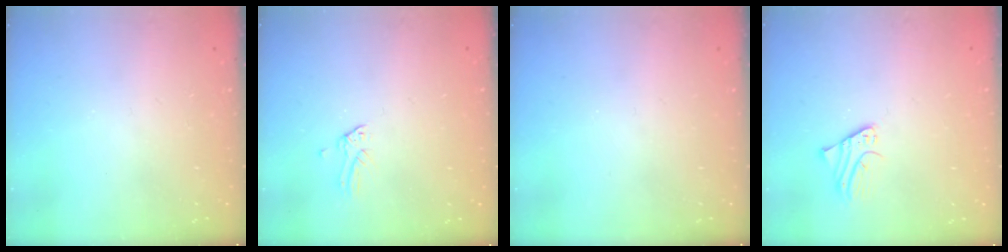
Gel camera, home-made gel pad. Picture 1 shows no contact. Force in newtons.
{"total": 0.0}
{"total": 0.0}
{"total": 1.9, "press": 1.9, "slide": 0.1}